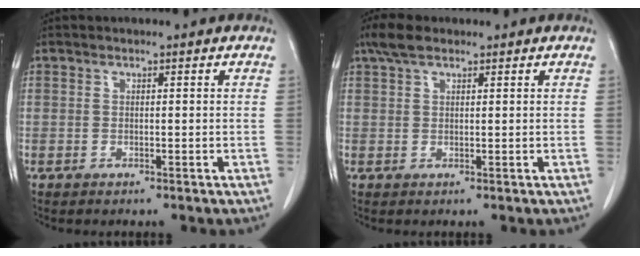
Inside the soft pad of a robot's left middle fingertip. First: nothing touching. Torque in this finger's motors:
{"motor_torque": [0.79, -0.65, 0.05, 0.01]}